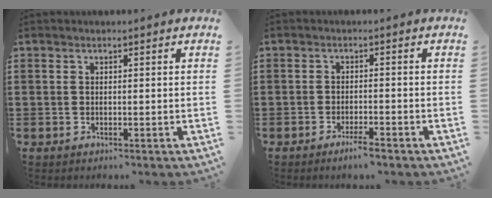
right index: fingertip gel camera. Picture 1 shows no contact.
{"total": 2.5, "force": [-1.9, 0.2, 1.6], "torque": [-0.027, 0.002, -0.034]}